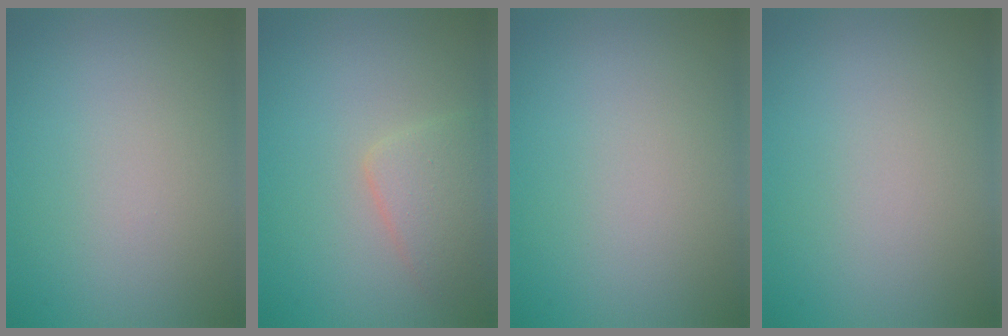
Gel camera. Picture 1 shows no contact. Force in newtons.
{"total": 2.8, "press": 2.8, "slide": 0.1}
{"total": 0.0}
{"total": 0.0}